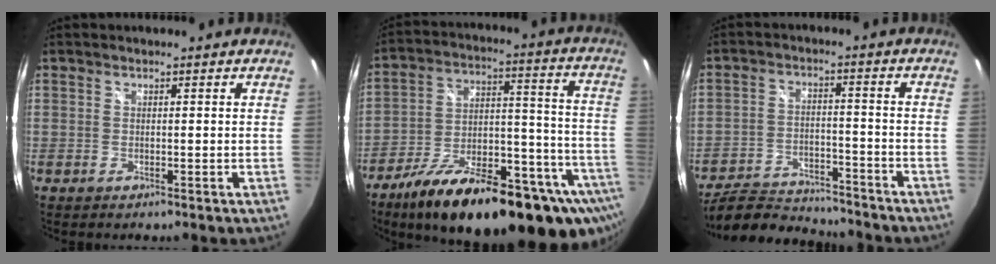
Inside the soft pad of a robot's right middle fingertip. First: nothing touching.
{"total": 31.7, "force": [-20.9, 10.9, 21.2], "torque": [-0.296, -0.015, -0.294]}
{"total": 14.6, "force": [-13.2, 3.8, 5.1], "torque": [-0.119, -0.006, -0.207]}